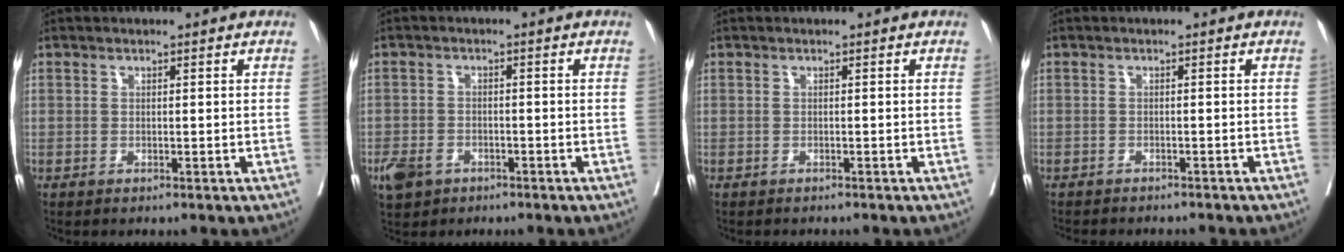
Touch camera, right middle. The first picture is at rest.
{"total": 5.4, "force": [-3.2, 3.8, 2.0], "torque": [-0.037, 0.001, -0.050]}
{"total": 1.3, "force": [-1.3, 0.3, 0.3], "torque": [-0.010, -0.003, -0.017]}
{"total": 6.8, "force": [-6.3, 1.4, 2.3], "torque": [-0.024, -0.006, -0.080]}